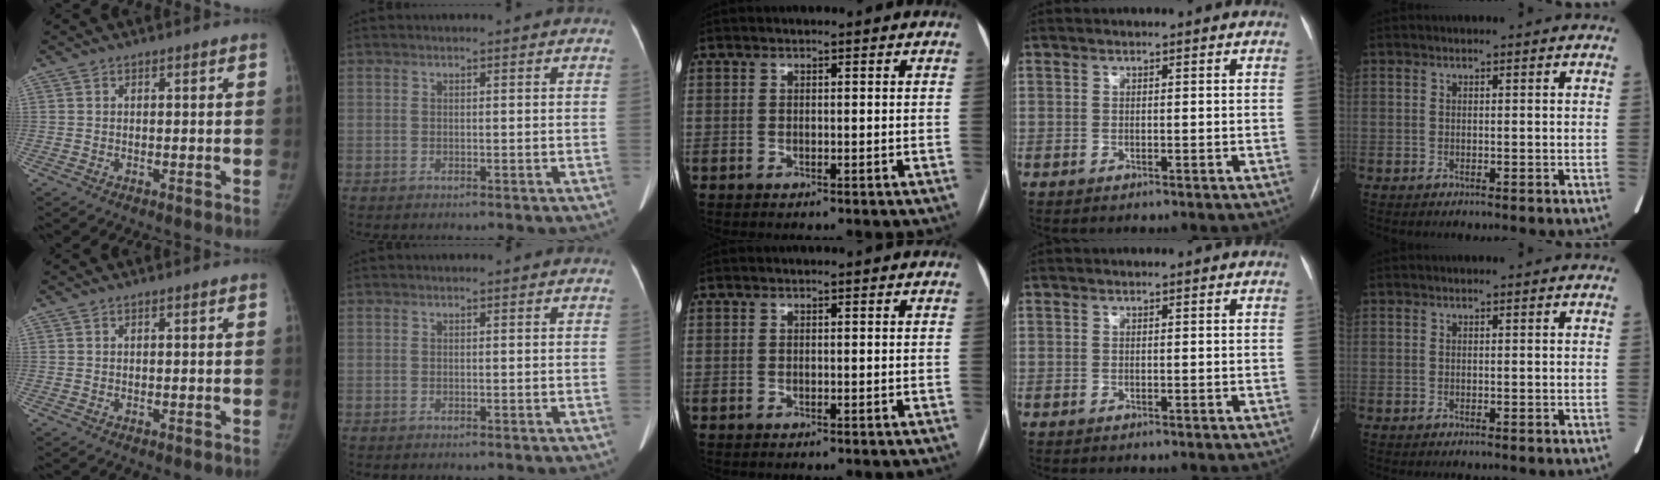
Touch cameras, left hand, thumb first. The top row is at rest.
{}